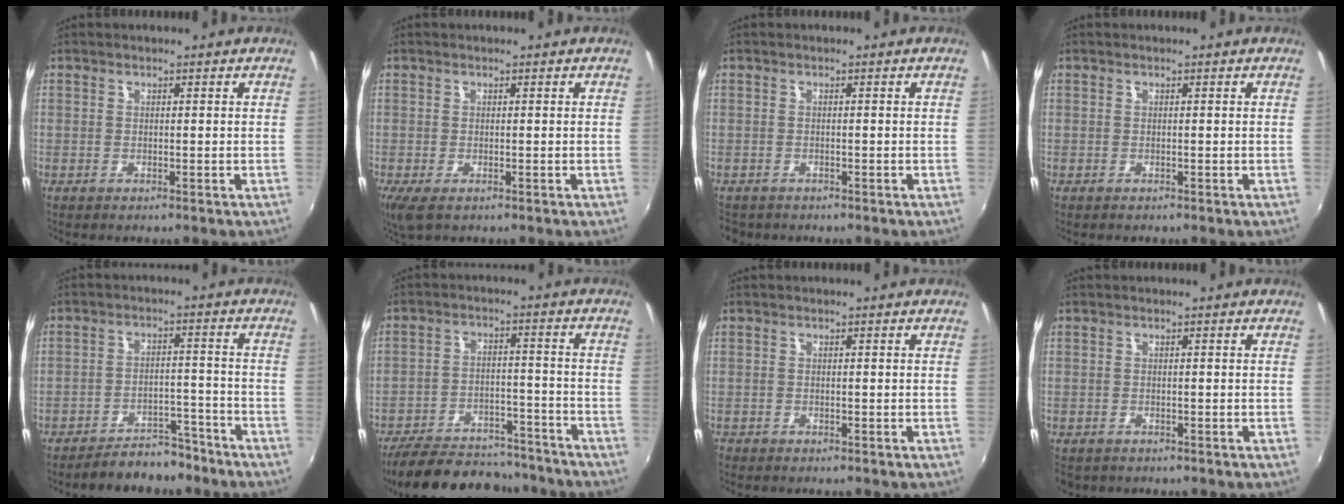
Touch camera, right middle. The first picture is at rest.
{"total": 3.0, "force": [-1.4, 1.0, 2.5], "torque": [-0.046, -0.014, -0.019]}
{"total": 2.1, "force": [-1.7, 1.2, 0.5], "torque": [-0.014, -0.009, -0.026]}
{"total": 0.0}
{"total": 8.8, "force": [-7.7, 3.3, 2.6], "torque": [-0.062, 0.016, -0.100]}
{"total": 21.6, "force": [-18.6, 7.1, 8.3], "torque": [-0.174, 0.005, -0.254]}
{"total": 0.8, "force": [-0.7, 0.4, 0.0], "torque": [-0.004, -0.002, -0.015]}
{"total": 1.6, "force": [-1.0, 1.1, 0.5], "torque": [-0.014, -0.006, -0.014]}